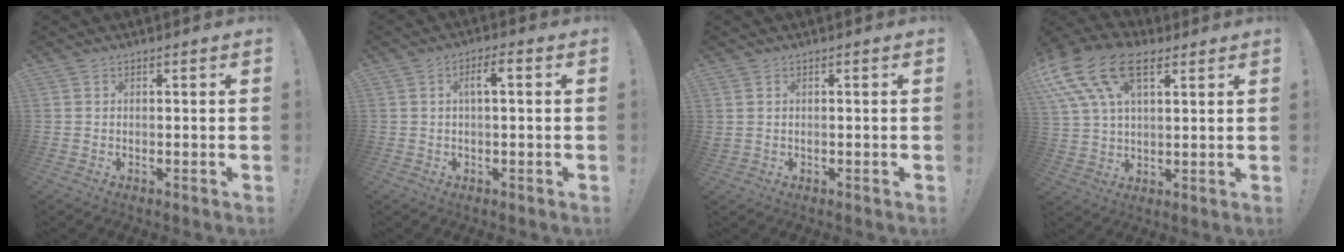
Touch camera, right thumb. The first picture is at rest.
{"total": 4.4, "force": [0.4, 1.0, 4.3], "torque": [-0.071, 0.005, 0.001]}
{"total": 1.2, "force": [0.6, 0.7, 0.7], "torque": [-0.021, 0.005, 0.014]}
{"total": 18.2, "force": [9.5, 9.9, 12.0], "torque": [-0.244, -0.038, 0.174]}